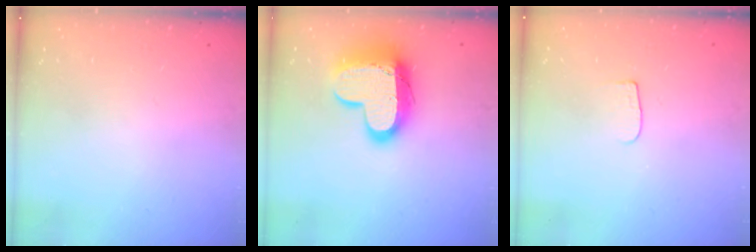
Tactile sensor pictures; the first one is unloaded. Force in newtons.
{"total": 16.2, "press": 16.1, "slide": 1.1}
{"total": 4.3, "press": 4.3, "slide": 0.5}